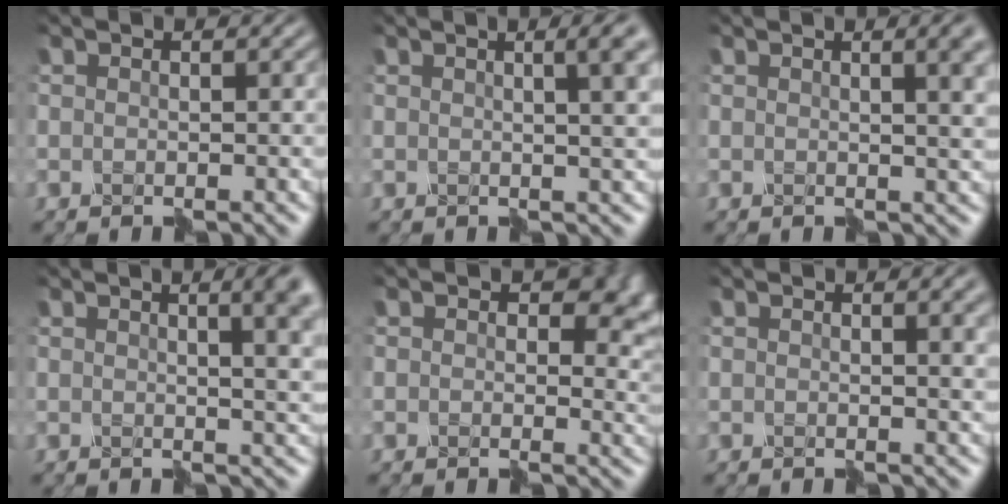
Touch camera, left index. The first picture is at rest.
{"total": 6.6, "force": [2.2, 3.1, 5.4], "torque": [-0.020, 0.032, 0.013]}
{"total": 7.4, "force": [2.4, 3.7, 5.9], "torque": [-0.028, 0.026, 0.022]}
{"total": 9.2, "force": [3.0, 4.6, 7.4], "torque": [-0.043, 0.039, 0.021]}
{"total": 7.0, "force": [1.7, 4.9, 4.7], "torque": [-0.053, -0.005, 0.024]}
{"total": 4.1, "force": [1.6, 1.7, 3.4], "torque": [-0.021, 0.005, 0.022]}